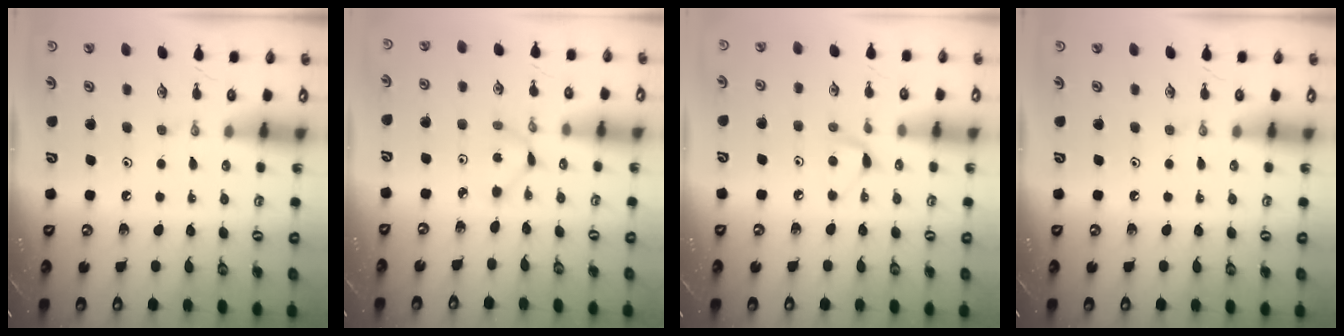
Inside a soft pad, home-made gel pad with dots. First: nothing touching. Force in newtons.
{"total": 1.5, "press": 1.5, "slide": 0.2}
{"total": 5.6, "press": 5.5, "slide": 0.7}
{"total": 0.0}